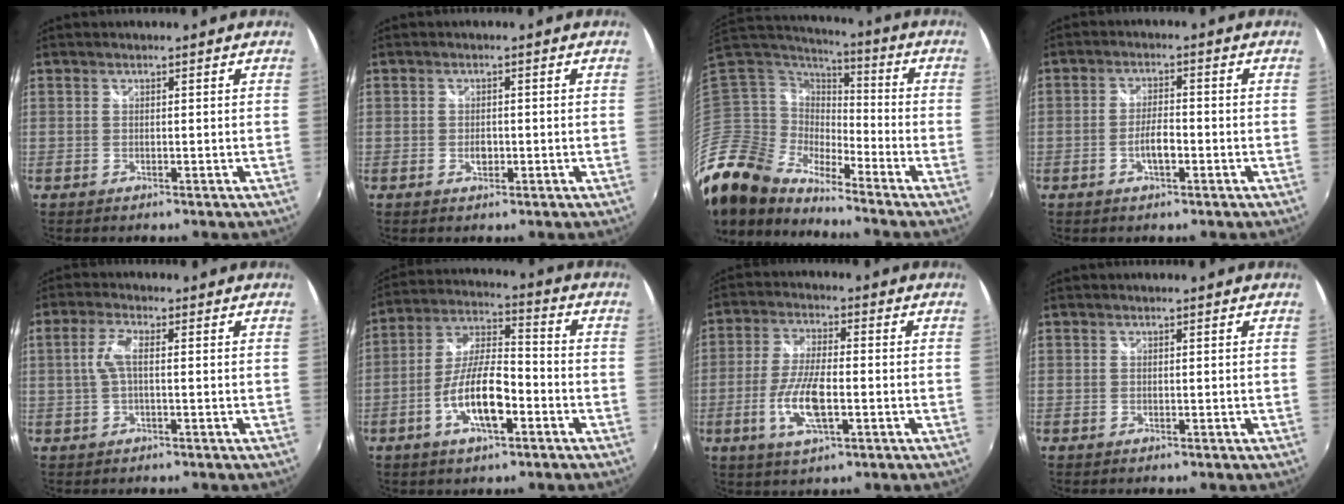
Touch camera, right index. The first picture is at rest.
{"total": 1.8, "force": [-0.5, 1.2, 1.2], "torque": [-0.020, 0.000, -0.009]}
{"total": 15.6, "force": [-13.6, 5.6, 5.2], "torque": [-0.120, 0.001, -0.285]}
{"total": 3.8, "force": [-1.5, 1.4, 3.2], "torque": [-0.065, 0.001, -0.026]}
{"total": 4.0, "force": [0.0, 1.2, 3.8], "torque": [-0.079, 0.006, 0.004]}
{"total": 11.9, "force": [-4.7, 4.0, 10.2], "torque": [-0.208, 0.001, -0.085]}
{"total": 9.6, "force": [-2.7, 3.1, 8.7], "torque": [-0.179, -0.005, -0.053]}
{"total": 0.0}